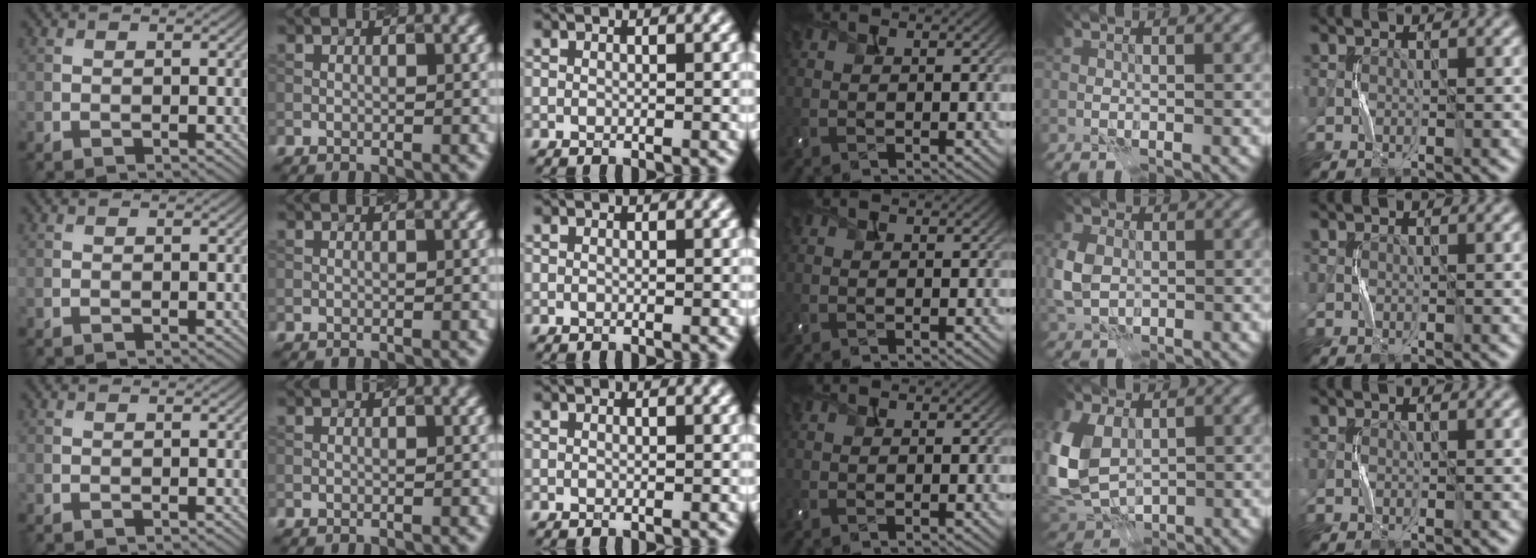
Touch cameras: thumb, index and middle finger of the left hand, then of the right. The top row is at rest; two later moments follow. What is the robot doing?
{"motion": "press", "object": "camera"}